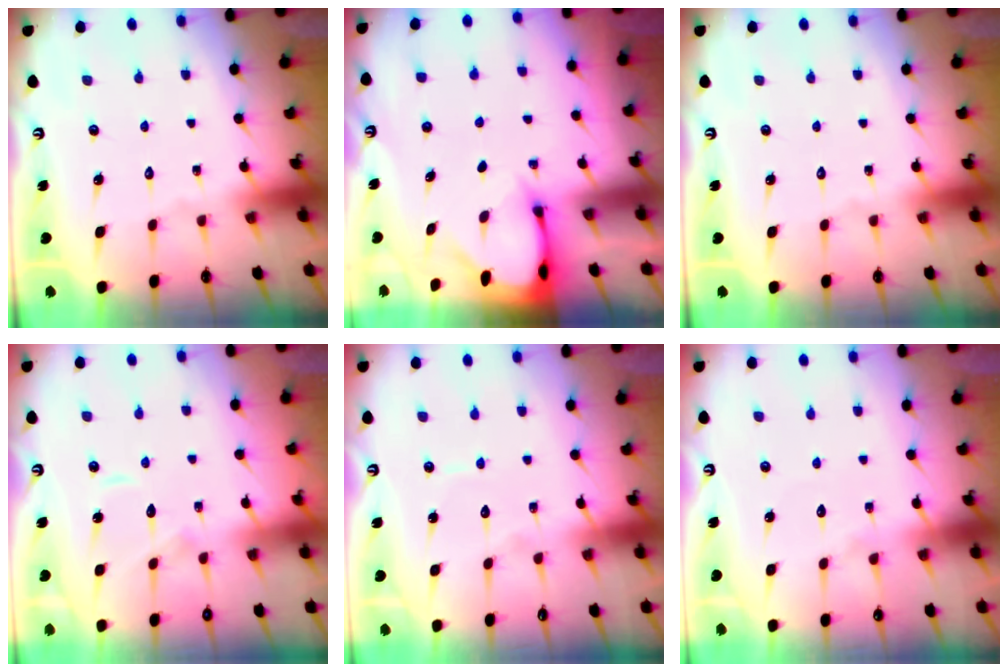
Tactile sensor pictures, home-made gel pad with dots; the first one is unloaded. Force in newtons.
{"total": 2.0, "press": 2.0, "slide": 0.1}
{"total": 0.0}
{"total": 6.7, "press": 6.7, "slide": 0.7}
{"total": 3.8, "press": 3.8, "slide": 0.2}
{"total": 4.4, "press": 4.4, "slide": 0.4}